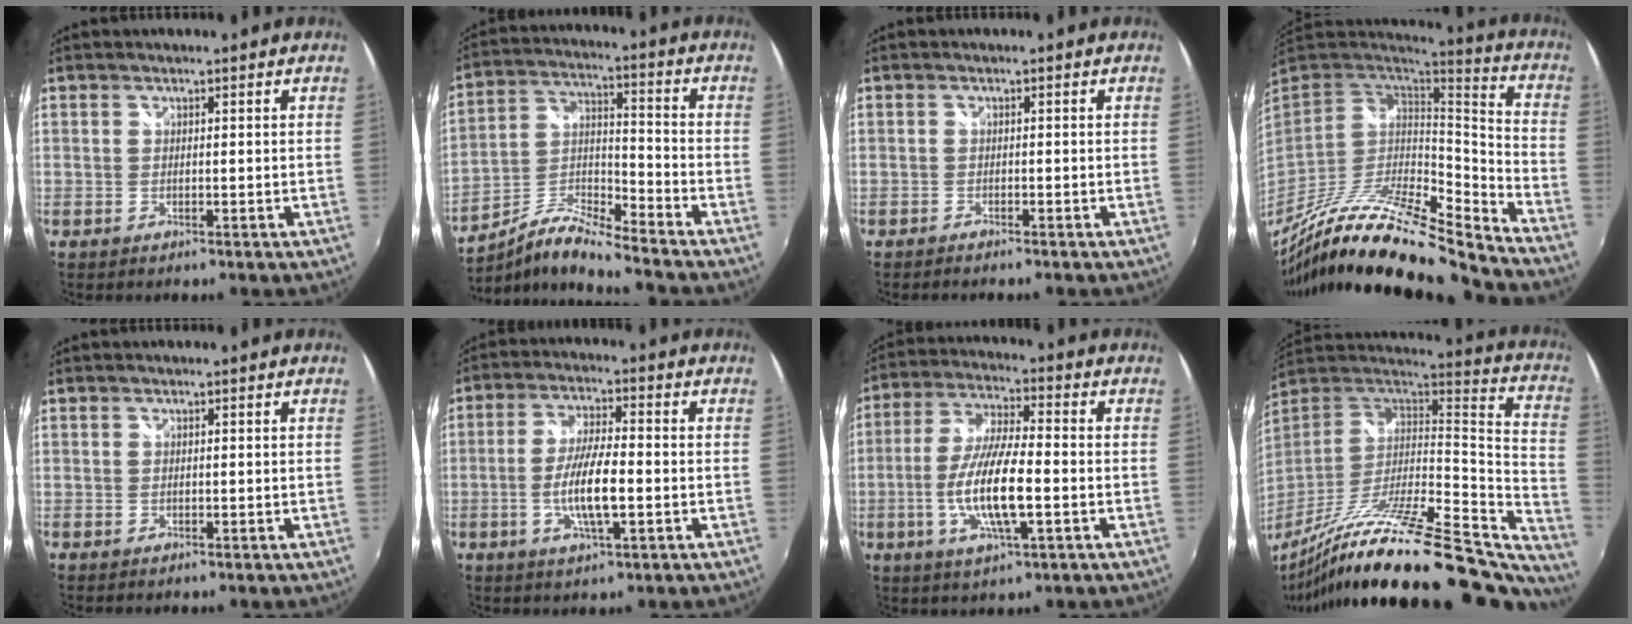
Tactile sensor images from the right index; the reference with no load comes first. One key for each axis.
{"total": 10.8, "fx": -8.9, "fy": 0.6, "fz": 6.1, "tx": -0.125, "ty": 0.005, "tz": -0.176}
{"total": 1.3, "fx": -1.2, "fy": 0.3, "fz": 0.4, "tx": -0.017, "ty": -0.006, "tz": -0.023}
{"total": 23.1, "fx": -19.0, "fy": 3.3, "fz": 12.6, "tx": -0.223, "ty": -0.027, "tz": -0.340}
{"total": 0.0}
{"total": 9.1, "fx": -2.2, "fy": 2.0, "fz": 8.6, "tx": -0.167, "ty": -0.003, "tz": -0.042}
{"total": 12.8, "fx": -3.1, "fy": 2.8, "fz": 12.1, "tx": -0.243, "ty": -0.005, "tz": -0.060}
{"total": 33.1, "fx": -25.7, "fy": 6.3, "fz": 19.8, "tx": -0.271, "ty": -0.052, "tz": -0.402}